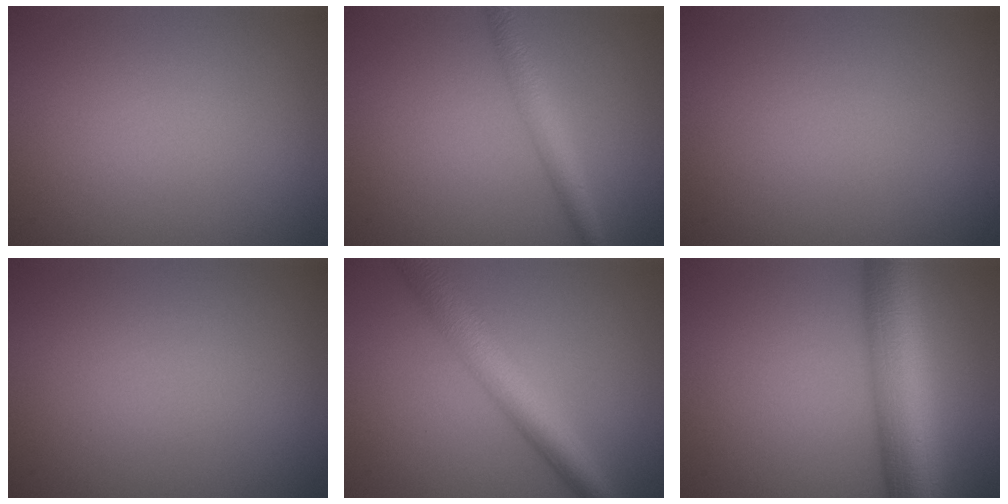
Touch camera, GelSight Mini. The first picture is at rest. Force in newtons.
{"total": 2.8, "press": 2.8, "slide": 0.0}
{"total": 0.0}
{"total": 0.0}
{"total": 5.3, "press": 5.3, "slide": 0.0}
{"total": 10.2, "press": 10.2, "slide": 0.3}